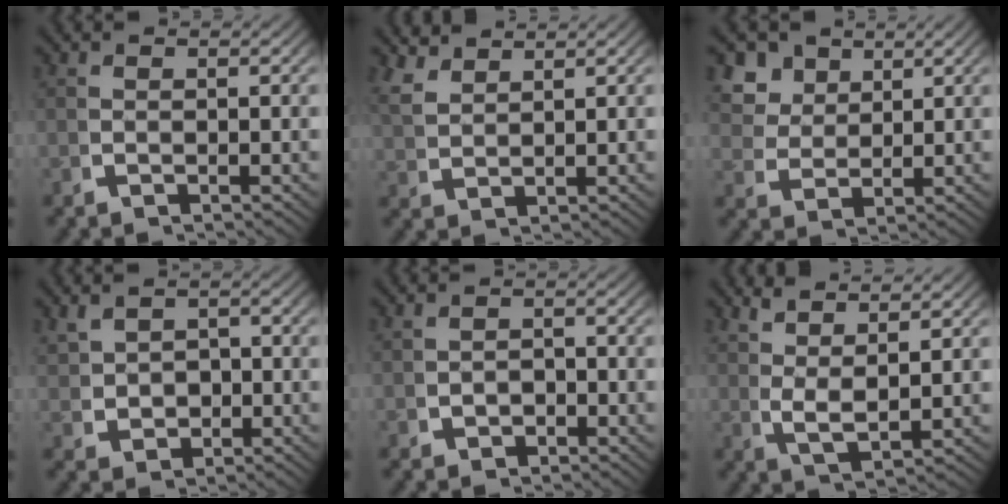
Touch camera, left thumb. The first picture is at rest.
{"total": 3.1, "force": [2.8, 0.8, 1.0], "torque": [-0.018, 0.006, 0.063]}
{"total": 6.1, "force": [3.2, 4.3, 2.8], "torque": [-0.060, -0.005, 0.061]}
{"total": 3.3, "force": [0.6, 2.6, 2.0], "torque": [-0.047, -0.015, 0.023]}
{"total": 1.3, "force": [-0.5, 1.1, 0.6], "torque": [-0.014, -0.007, -0.005]}
{"total": 3.6, "force": [2.1, 1.3, 2.6], "torque": [-0.059, -0.008, 0.051]}